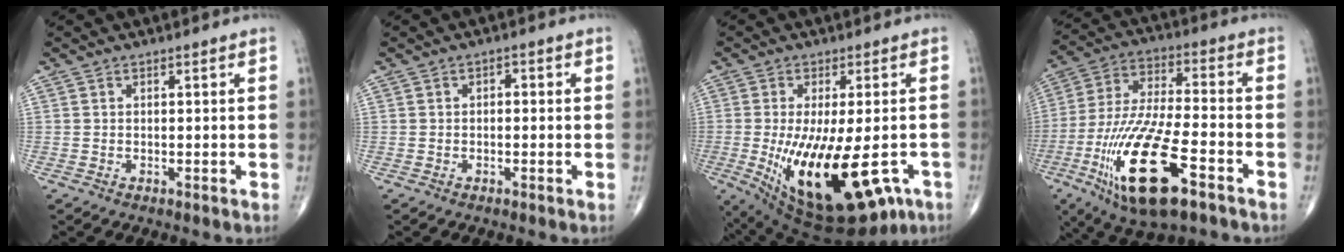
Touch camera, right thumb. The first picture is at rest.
{"total": 1.4, "force": [0.1, 0.9, 1.1], "torque": [-0.005, 0.005, -0.006]}
{"total": 21.8, "force": [-7.0, 8.8, 18.7], "torque": [-0.294, -0.030, -0.084]}
{"total": 21.7, "force": [-9.4, 6.8, 18.4], "torque": [-0.400, 0.011, -0.162]}